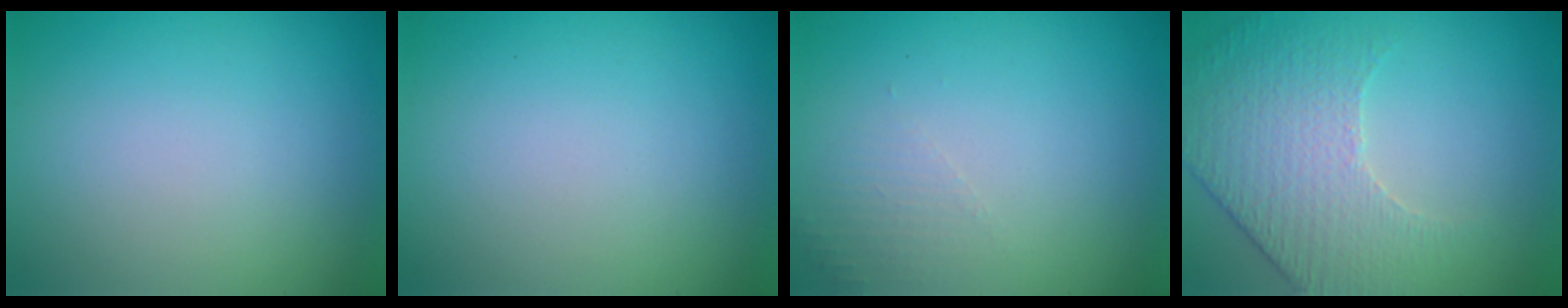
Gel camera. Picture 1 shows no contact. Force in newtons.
{"total": 0.0}
{"total": 1.3, "press": 1.2, "slide": 0.4}
{"total": 4.3, "press": 3.8, "slide": 2.1}